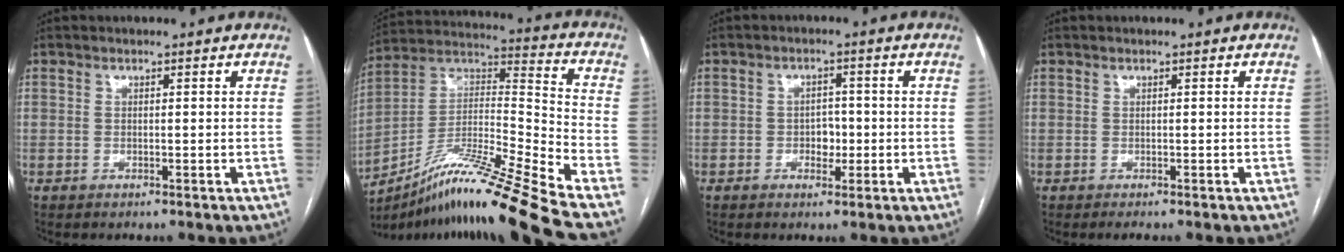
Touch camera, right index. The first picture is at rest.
{"total": 21.0, "force": [-15.6, -2.0, 13.8], "torque": [-0.245, -0.004, -0.281]}
{"total": 3.1, "force": [-0.7, 2.1, 2.1], "torque": [-0.025, 0.006, -0.008]}
{"total": 0.8, "force": [-0.6, 0.1, 0.5], "torque": [-0.007, -0.003, -0.008]}